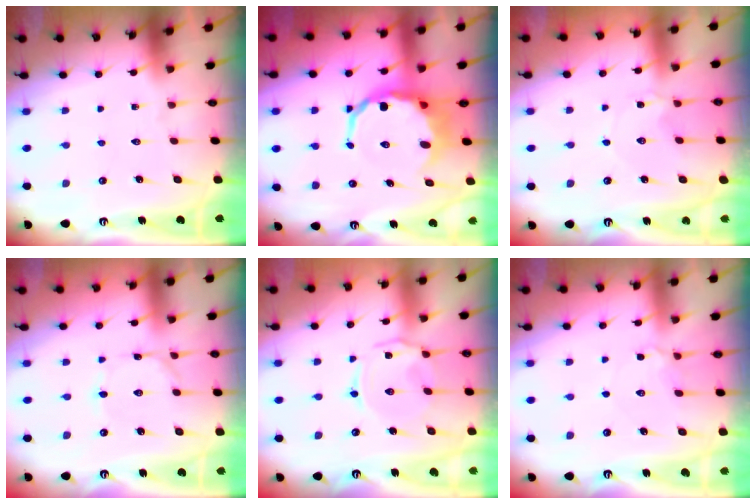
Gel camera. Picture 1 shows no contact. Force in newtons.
{"total": 8.9, "press": 8.5, "slide": 2.5}
{"total": 1.4, "press": 1.4, "slide": 0.2}
{"total": 0.6, "press": 0.6, "slide": 0.0}
{"total": 2.9, "press": 2.9, "slide": 0.5}
{"total": 4.2, "press": 4.2, "slide": 0.6}